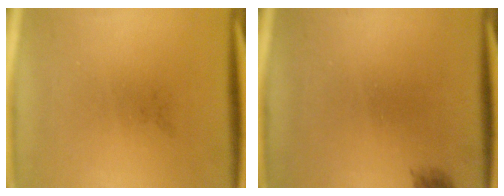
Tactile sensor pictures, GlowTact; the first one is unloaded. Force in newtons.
{"total": 1.1}